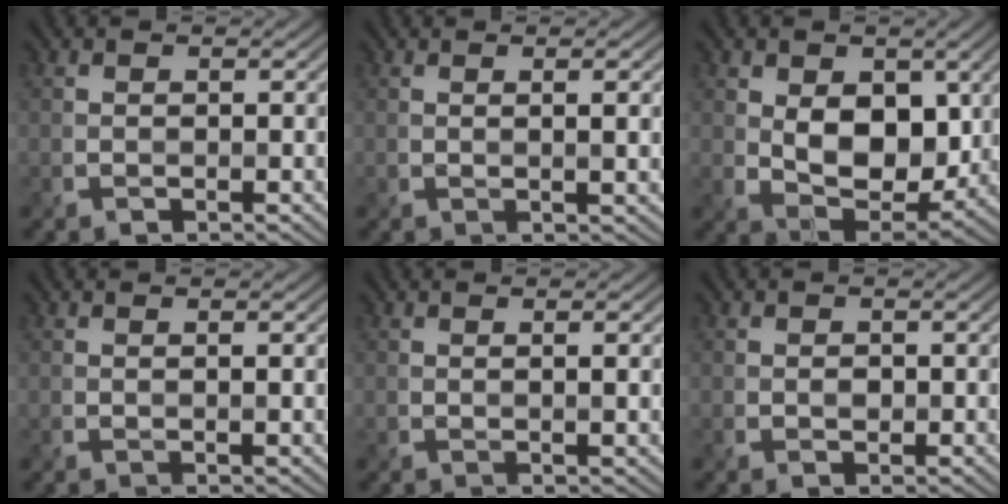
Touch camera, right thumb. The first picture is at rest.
{"total": 2.6, "force": [0.5, 0.3, 2.6], "torque": [-0.041, 0.006, 0.007]}
{"total": 8.5, "force": [1.6, 5.6, 6.2], "torque": [-0.125, -0.012, 0.024]}
{"total": 1.0, "force": [0.2, -0.1, 0.9], "torque": [-0.018, 0.004, 0.002]}
{"total": 1.9, "force": [0.4, 0.1, 1.9], "torque": [-0.032, 0.006, 0.005]}
{"total": 0.8, "force": [-0.1, 0.6, 0.5], "torque": [-0.012, -0.004, -0.001]}